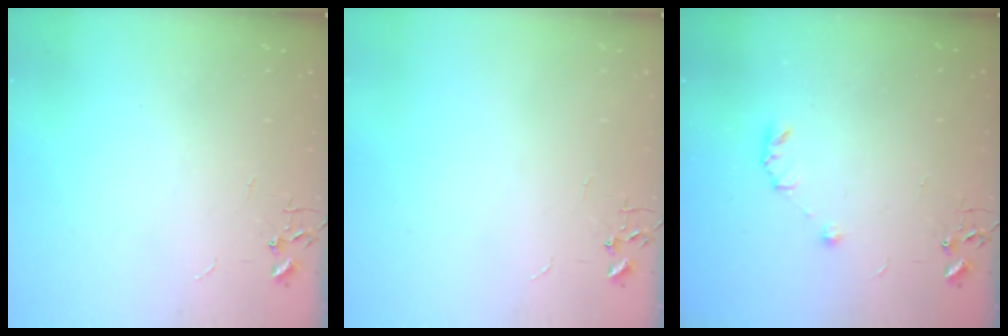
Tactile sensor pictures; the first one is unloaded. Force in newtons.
{"total": 0.0}
{"total": 6.0, "press": 6.0, "slide": 0.6}